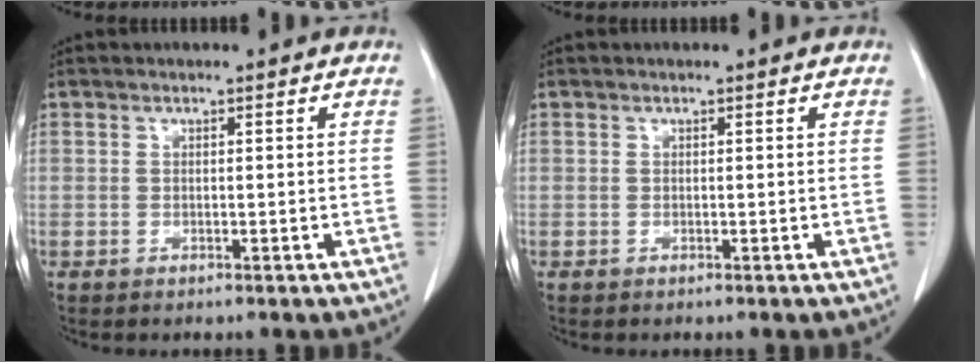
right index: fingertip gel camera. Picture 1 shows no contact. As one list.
[{"total": 0.0}]